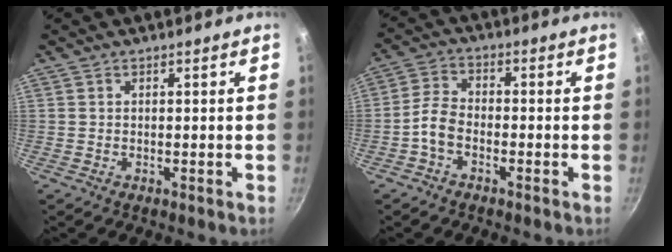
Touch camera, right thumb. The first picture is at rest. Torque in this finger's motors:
{"motor_torque": [-0.24, 0.08, 0.10, 0.42, 0.00]}